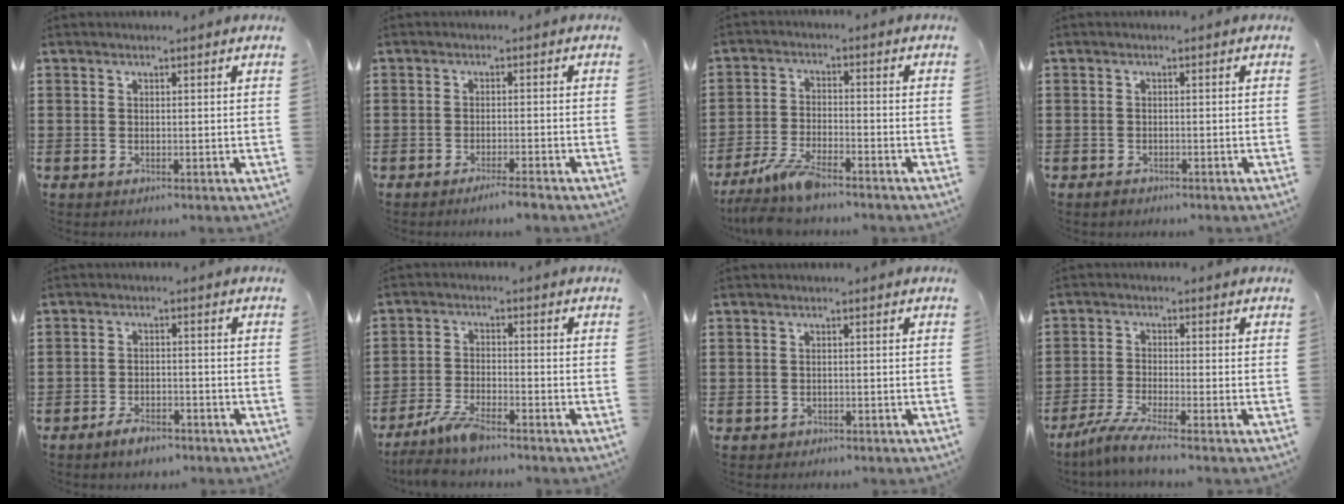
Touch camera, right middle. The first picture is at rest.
{"total": 2.4, "force": [-2.2, -0.2, 1.1], "torque": [-0.017, 0.001, -0.041]}
{"total": 6.3, "force": [-5.3, 0.9, 3.3], "torque": [-0.087, -0.012, -0.105]}
{"total": 0.8, "force": [-0.7, 0.3, 0.2], "torque": [-0.006, -0.002, -0.015]}
{"total": 3.3, "force": [-2.8, 1.1, 1.5], "torque": [-0.032, 0.006, -0.055]}
{"total": 5.4, "force": [-4.6, 0.8, 2.8], "torque": [-0.073, -0.008, -0.092]}
{"total": 0.7, "force": [-0.6, 0.3, 0.0], "torque": [-0.002, 0.002, -0.015]}
{"total": 4.2, "force": [-3.5, -0.3, 2.4], "torque": [-0.061, -0.017, -0.071]}